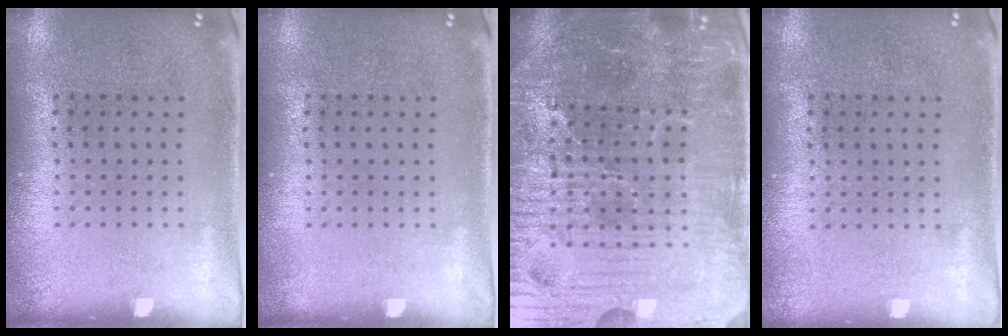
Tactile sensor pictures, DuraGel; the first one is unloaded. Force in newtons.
{"total": 0.0}
{"total": 6.0, "press": 5.7, "slide": 2.0}
{"total": 0.0}